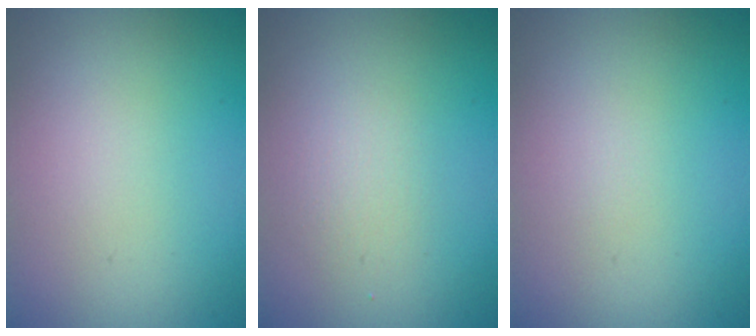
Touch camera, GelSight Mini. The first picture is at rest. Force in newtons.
{"total": 1.4, "press": 1.3, "slide": 0.1}
{"total": 0.0}